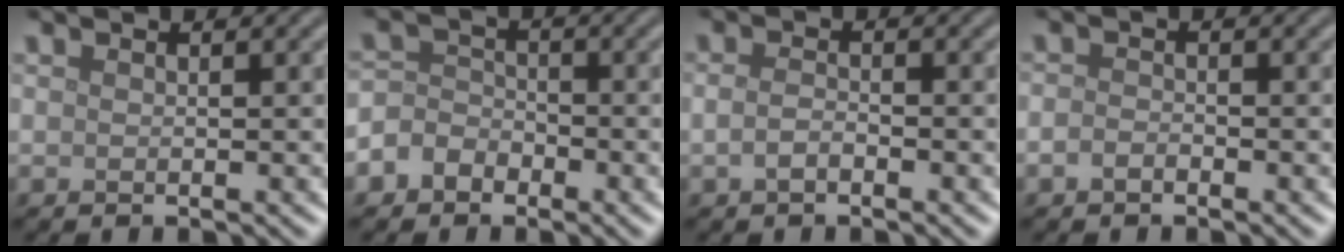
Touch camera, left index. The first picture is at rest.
{"total": 3.4, "force": [-1.8, 2.7, 1.0], "torque": [0.000, 0.004, -0.049]}
{"total": 1.3, "force": [-0.6, 0.6, 1.0], "torque": [-0.023, 0.001, -0.015]}
{"total": 1.1, "force": [-0.7, 0.6, 0.6], "torque": [-0.012, 0.001, -0.017]}